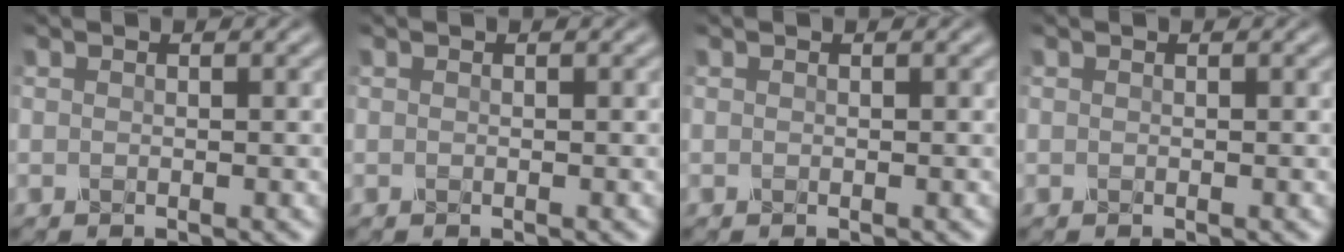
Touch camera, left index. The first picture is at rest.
{"total": 0.0}
{"total": 0.0}
{"total": 0.0}